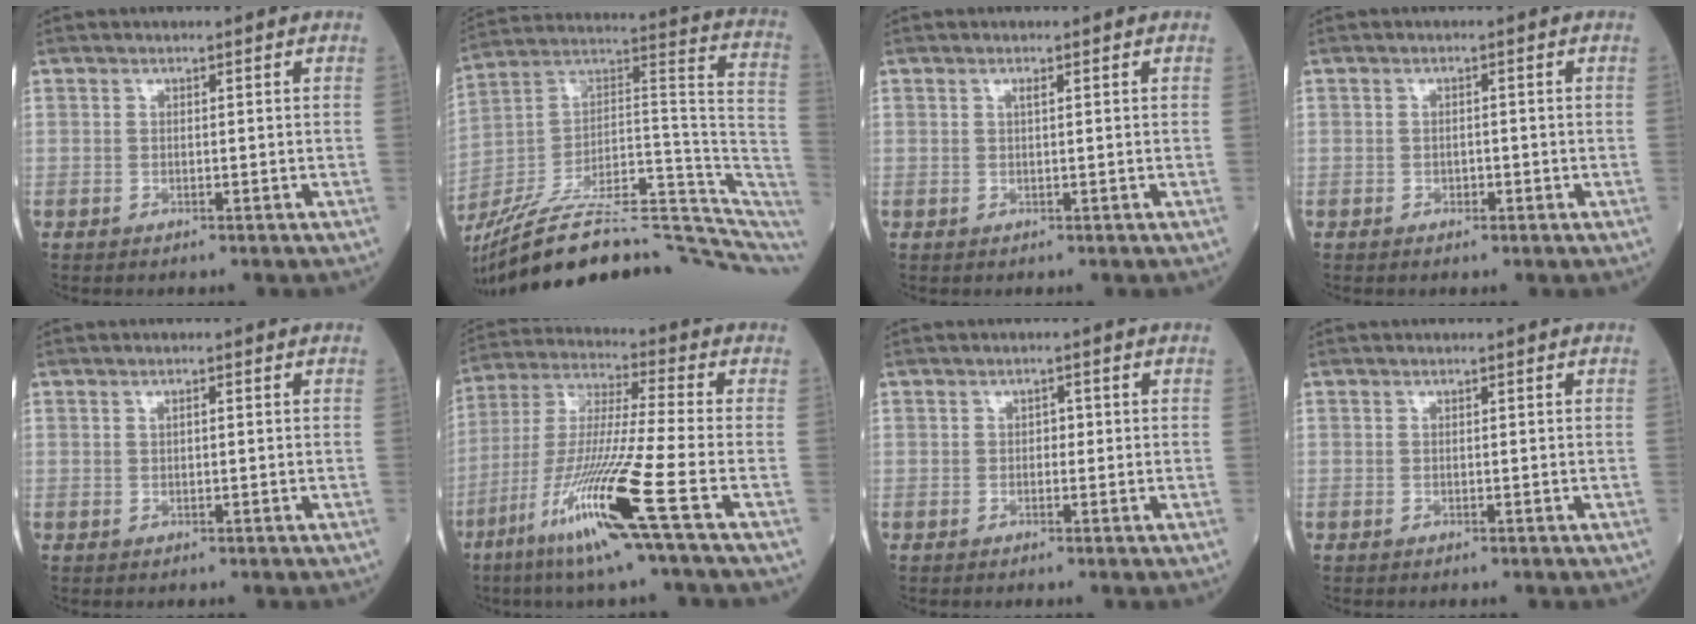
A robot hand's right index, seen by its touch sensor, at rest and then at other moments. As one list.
[{"total": 29.5, "force": [-23.6, 5.6, 16.8], "torque": [-0.224, 0.021, -0.362]}, {"total": 0.6, "force": [0.3, 0.0, 0.6], "torque": [-0.015, 0.001, 0.006]}, {"total": 3.1, "force": [-1.1, 2.4, 1.7], "torque": [-0.016, 0.007, -0.011]}, {"total": 0.7, "force": [0.2, 0.2, 0.7], "torque": [-0.014, 0.002, 0.004]}, {"total": 16.1, "force": [-7.6, -1.6, 14.1], "torque": [-0.296, -0.035, -0.146]}, {"total": 1.1, "force": [-0.1, 0.7, 0.8], "torque": [-0.006, 0.004, -0.003]}, {"total": 0.0}]